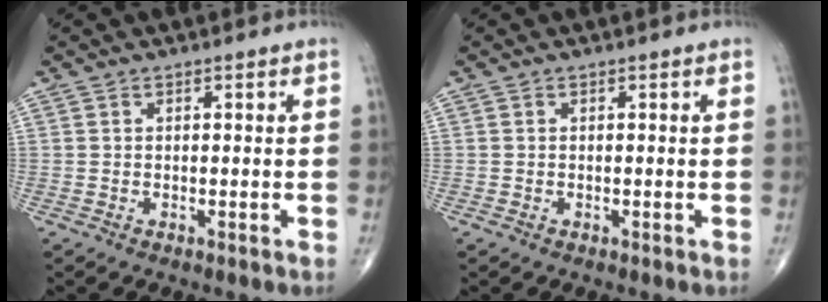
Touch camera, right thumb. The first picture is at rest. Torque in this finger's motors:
{"motor_torque": [0.28, 0.85, -0.08, -0.01, 0.01]}